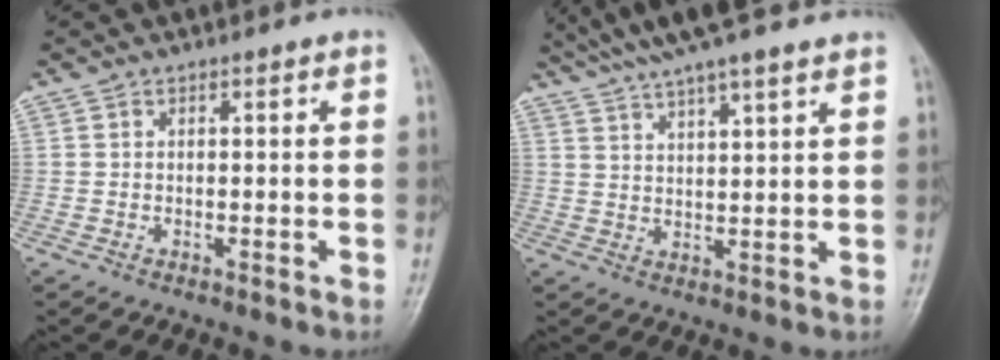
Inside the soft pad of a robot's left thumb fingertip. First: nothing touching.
{"total": 11.8, "force": [9.8, 1.3, 6.5], "torque": [-0.104, -0.004, 0.153]}